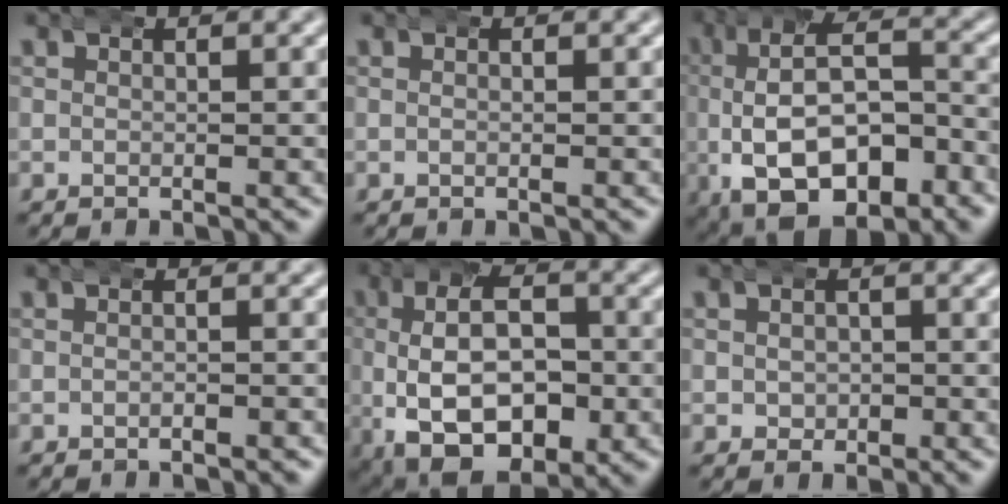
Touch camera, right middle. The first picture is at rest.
{"total": 0.0}
{"total": 13.1, "force": [-3.4, 8.4, 9.5], "torque": [-0.181, -0.040, -0.032]}
{"total": 0.9, "force": [-0.7, 0.2, 0.4], "torque": [-0.001, 0.003, -0.016]}
{"total": 13.7, "force": [-2.3, 9.2, 9.9], "torque": [-0.181, -0.039, -0.019]}
{"total": 1.8, "force": [-0.2, 1.6, 0.9], "torque": [-0.008, -0.004, -0.001]}